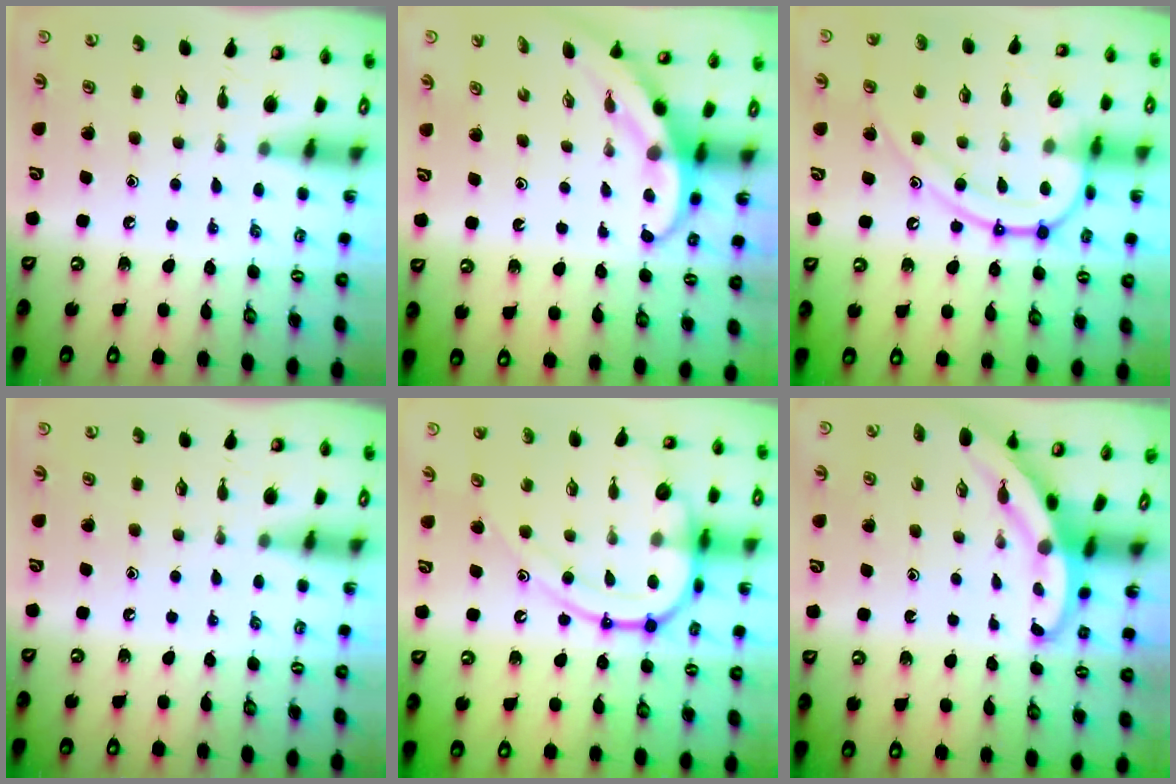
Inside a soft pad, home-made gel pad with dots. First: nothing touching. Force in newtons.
{"total": 3.8, "press": 3.8, "slide": 0.2}
{"total": 14.4, "press": 14.4, "slide": 0.9}
{"total": 0.0}
{"total": 15.0, "press": 14.9, "slide": 1.0}
{"total": 3.7, "press": 3.7, "slide": 0.2}